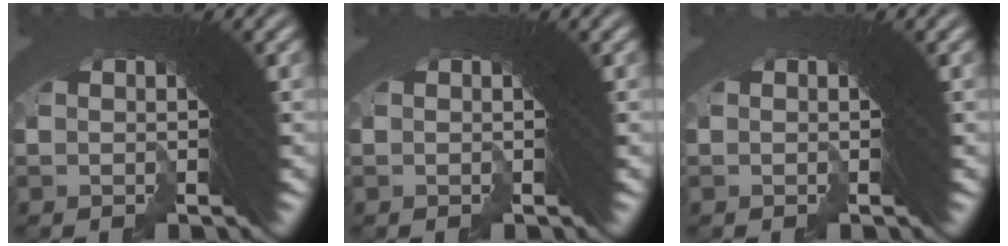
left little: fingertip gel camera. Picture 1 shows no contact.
{"total": 0.0}
{"total": 0.8, "force": [-0.3, -0.4, -0.6], "torque": [0.009, -0.002, -0.004]}